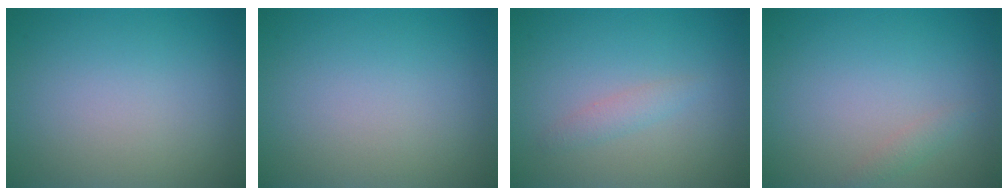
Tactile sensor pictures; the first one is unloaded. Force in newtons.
{"total": 0.0}
{"total": 1.2, "press": 1.2, "slide": 0.1}
{"total": 0.9, "press": 0.9, "slide": 0.0}